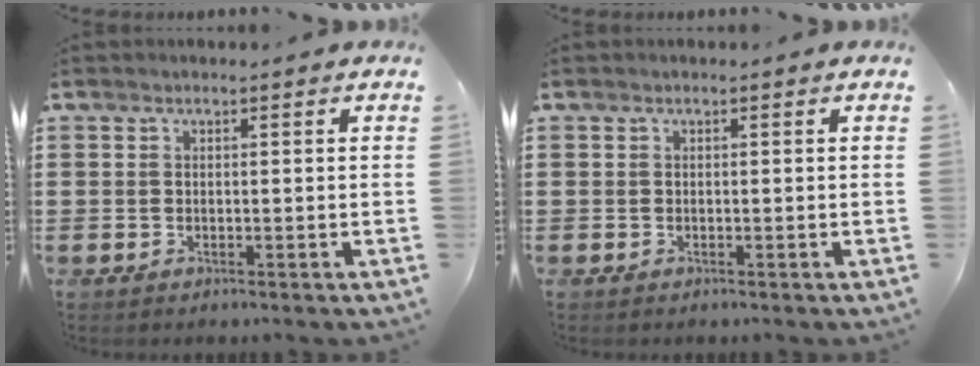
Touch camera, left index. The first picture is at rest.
{"total": 0.0}